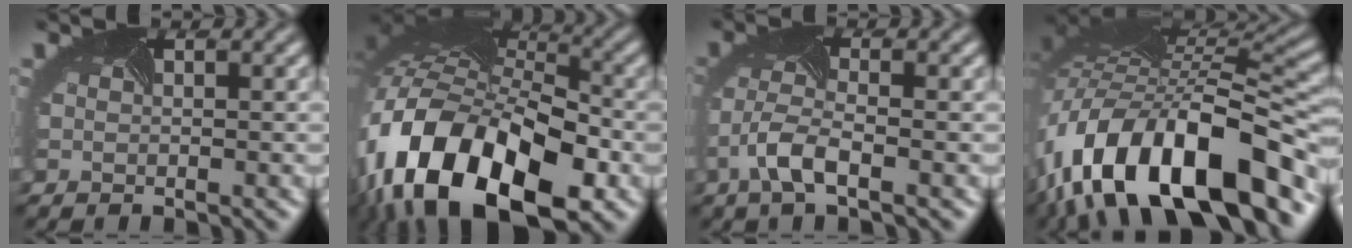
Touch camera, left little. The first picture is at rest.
{"total": 17.8, "force": [-6.7, 10.0, 13.1], "torque": [-0.266, -0.011, -0.114]}
{"total": 3.1, "force": [-1.7, 0.9, 2.5], "torque": [-0.067, 0.008, -0.042]}
{"total": 16.1, "force": [-6.8, 7.6, 12.4], "torque": [-0.212, 0.013, -0.117]}